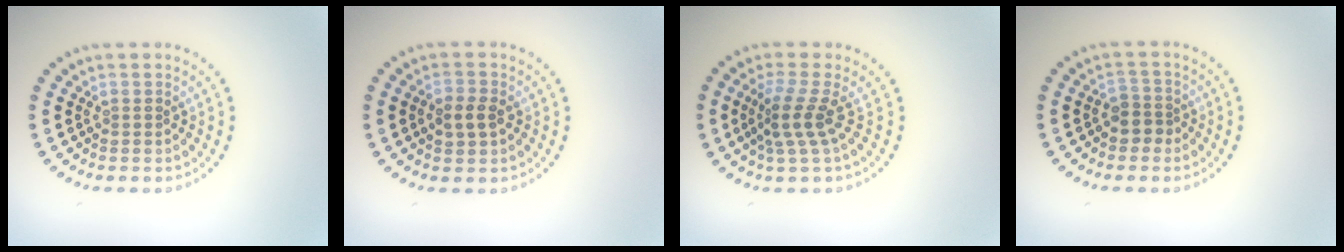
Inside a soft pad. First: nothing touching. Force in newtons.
{"total": 2.0, "press": 2.0, "slide": 0.2}
{"total": 2.9, "press": 2.0, "slide": 2.1}
{"total": 2.0, "press": 1.7, "slide": 1.0}